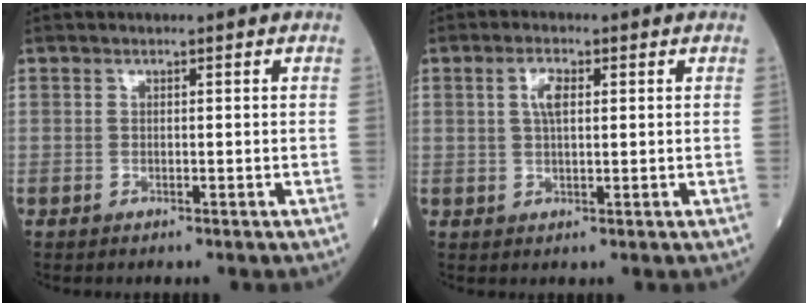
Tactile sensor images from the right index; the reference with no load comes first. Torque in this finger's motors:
{"motor_torque": [0.13, 0.05, 0.05, 0.06]}